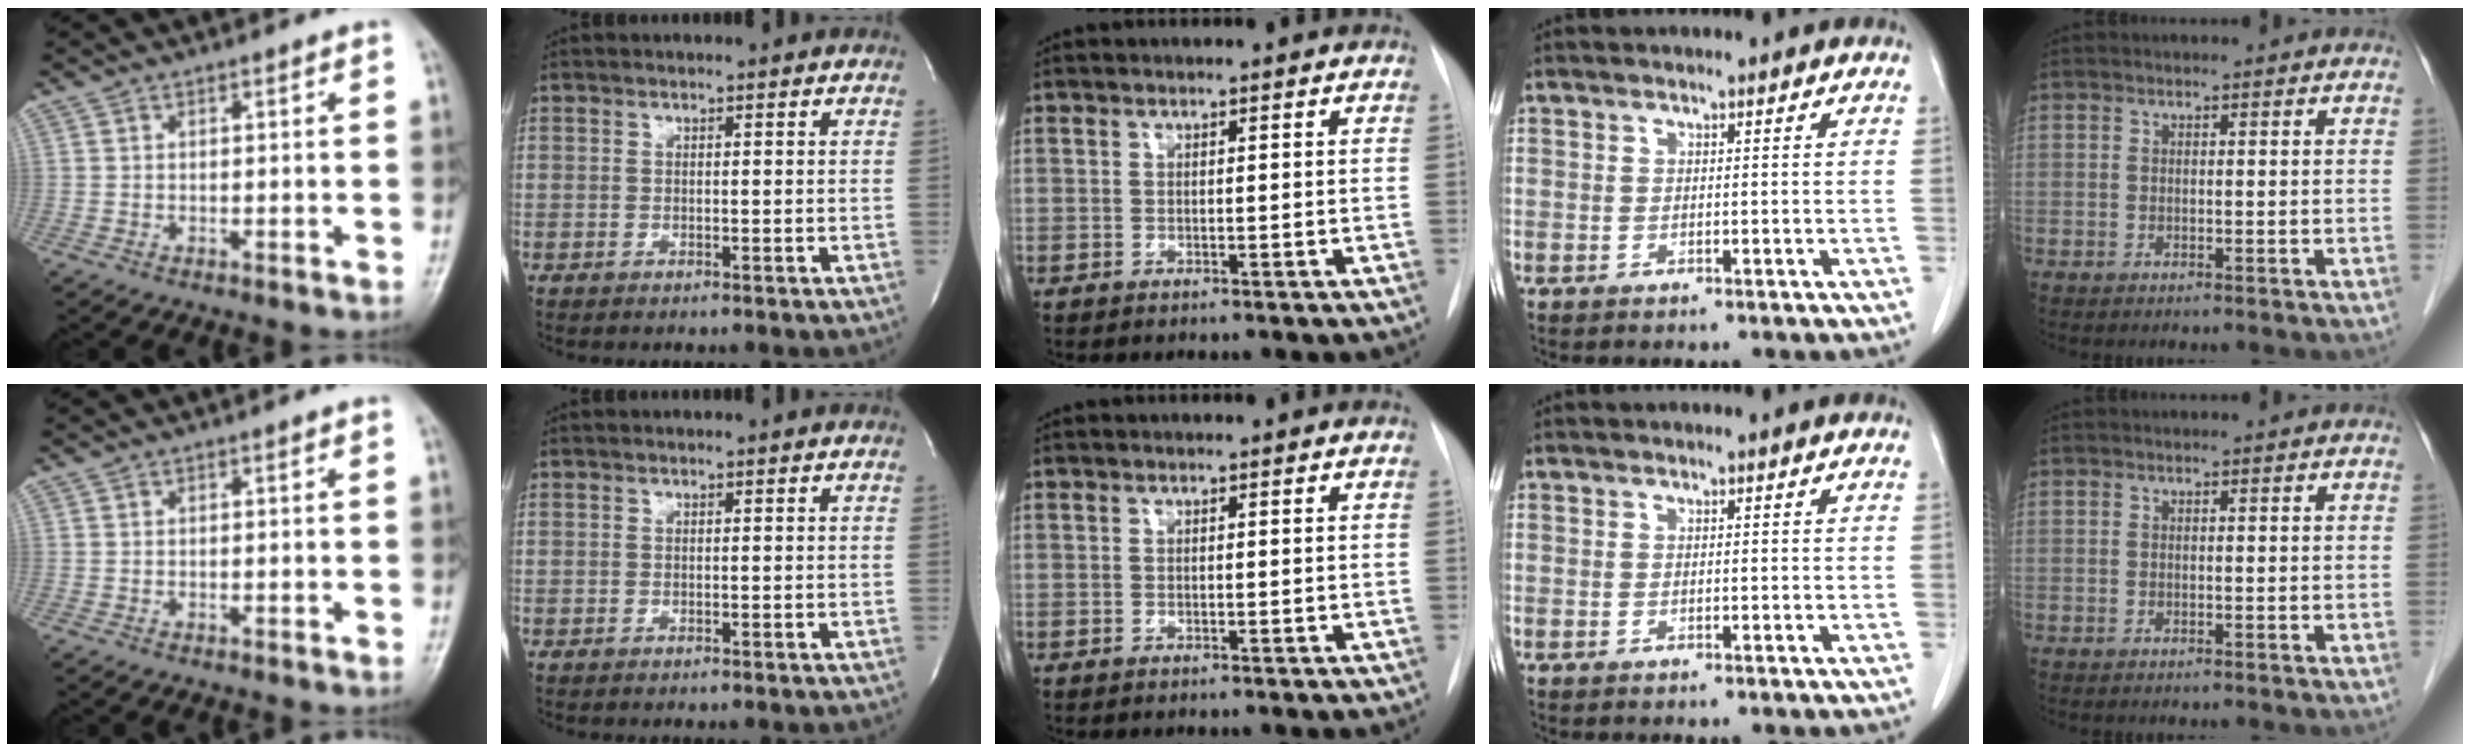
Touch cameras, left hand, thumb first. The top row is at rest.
{}